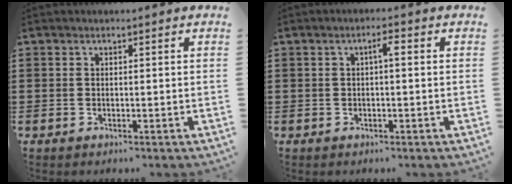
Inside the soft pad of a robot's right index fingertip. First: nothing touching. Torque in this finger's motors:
{"motor_torque": [0.55, -0.11, 0.06, 0.05]}